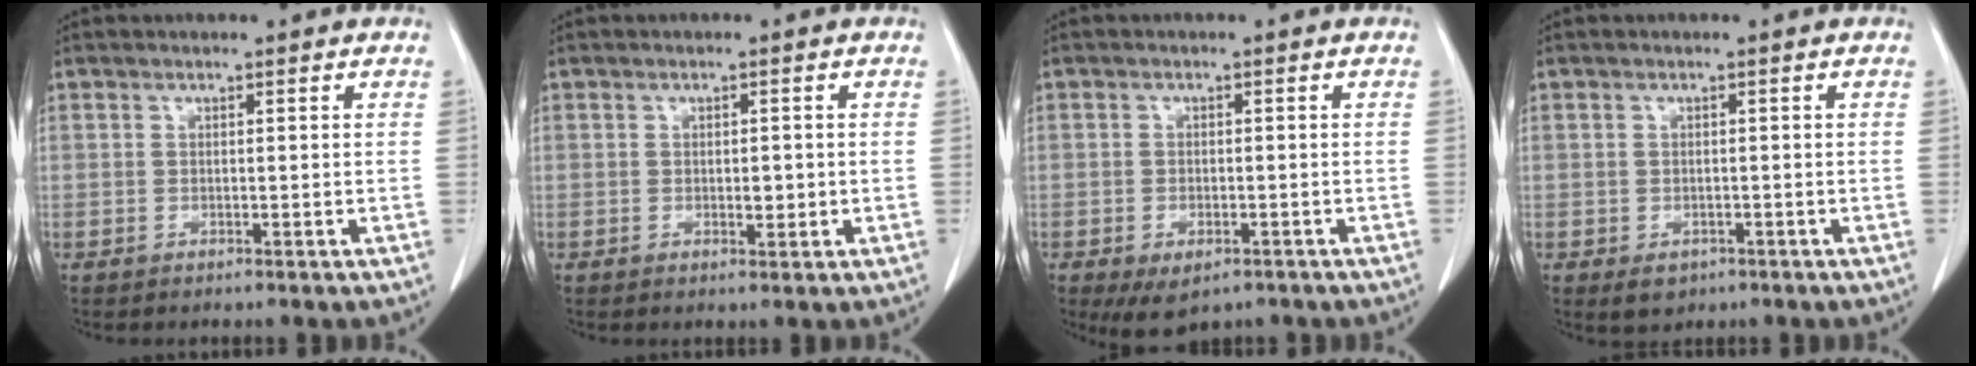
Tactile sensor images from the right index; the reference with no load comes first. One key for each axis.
{"total": 1.9, "fx": -0.2, "fy": 0.9, "fz": 1.7, "tx": -0.027, "ty": -0.002, "tz": 0.001}
{"total": 5.4, "fx": -3.3, "fy": 2.9, "fz": 3.2, "tx": -0.051, "ty": -0.005, "tz": -0.041}
{"total": 2.5, "fx": -1.2, "fy": 1.9, "fz": 1.0, "tx": -0.011, "ty": 0.000, "tz": -0.007}